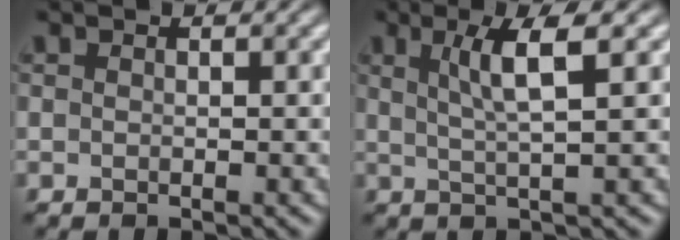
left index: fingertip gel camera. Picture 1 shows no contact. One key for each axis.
{"total": 4.2, "fx": 1.5, "fy": 0.7, "fz": 3.9, "tx": -0.063, "ty": 0.000, "tz": 0.028}